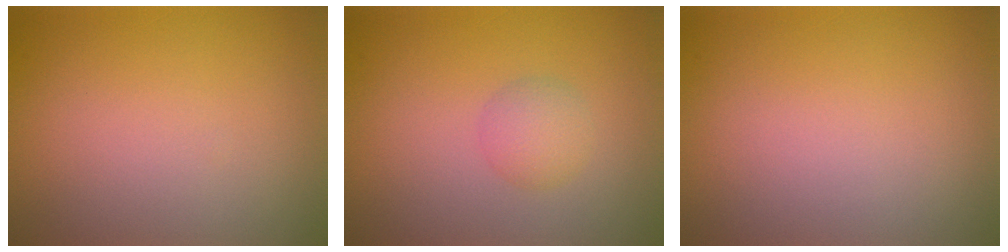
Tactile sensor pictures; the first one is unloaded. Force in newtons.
{"total": 1.9, "press": 1.9, "slide": 0.0}
{"total": 0.0}